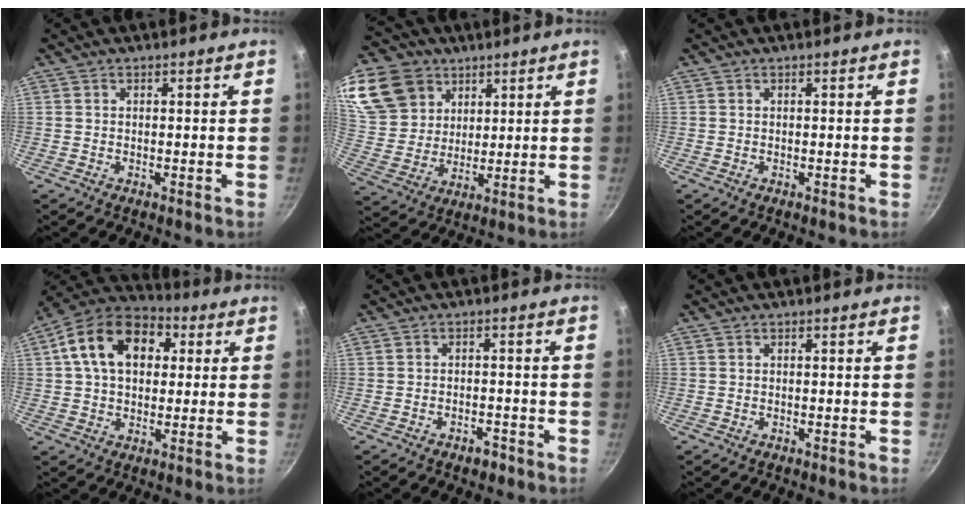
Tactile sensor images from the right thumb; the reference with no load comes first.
{"total": 20.8, "force": [10.9, 15.6, 8.4], "torque": [-0.198, -0.008, 0.218]}
{"total": 0.0}
{"total": 16.8, "force": [4.1, 11.6, 11.4], "torque": [-0.169, 0.023, 0.051]}
{"total": 1.9, "force": [-1.8, 0.3, 0.3], "torque": [0.002, 0.017, -0.017]}
{"total": 0.0}